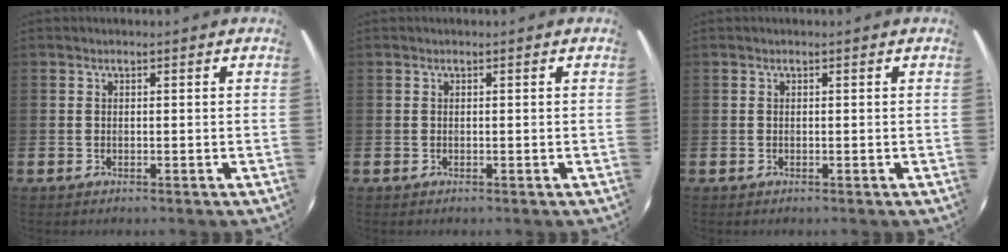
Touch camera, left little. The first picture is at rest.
{"total": 0.0}
{"total": 0.0}